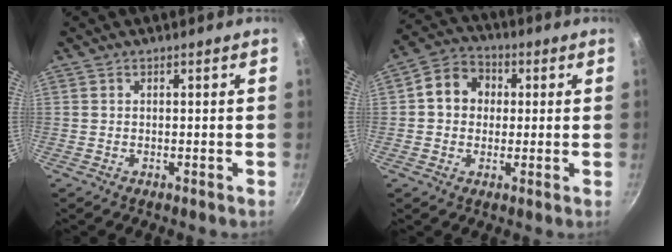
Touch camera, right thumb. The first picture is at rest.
{"total": 8.5, "force": [1.0, 7.3, 4.2], "torque": [-0.040, 0.017, -0.001]}